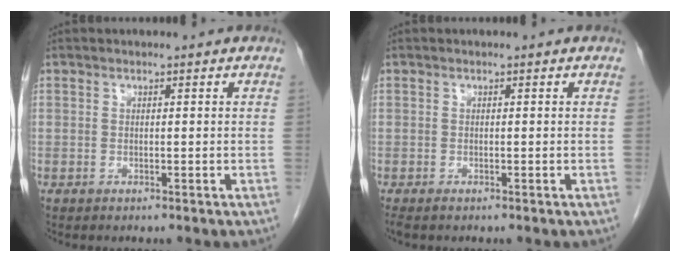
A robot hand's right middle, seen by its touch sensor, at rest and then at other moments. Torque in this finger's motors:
{"motor_torque": [0.42, 0.01, 0.05, 0.00]}